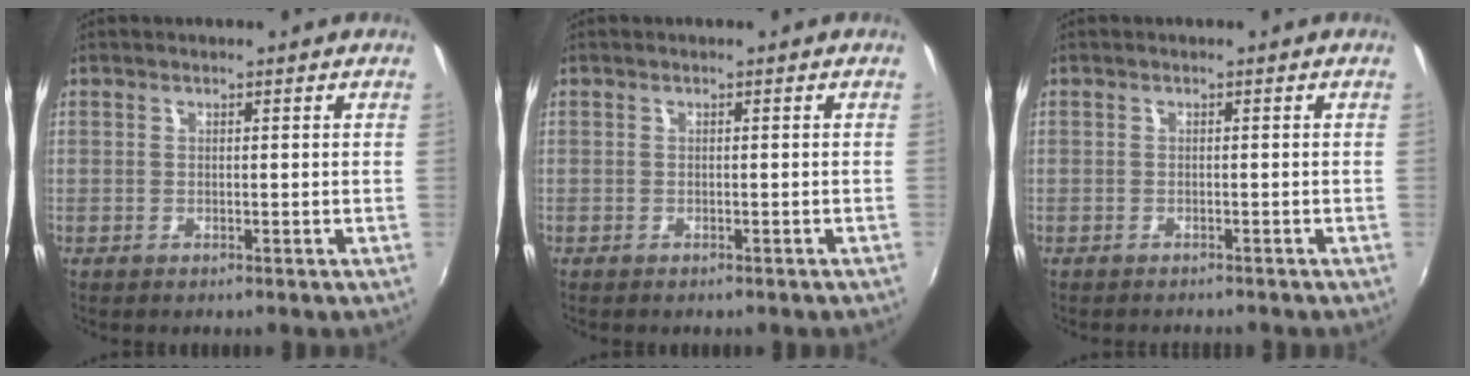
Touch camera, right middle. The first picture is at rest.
{"total": 1.2, "force": [-1.1, 0.3, 0.6], "torque": [-0.014, -0.004, -0.013]}
{"total": 1.4, "force": [-1.3, 0.6, 0.1], "torque": [-0.009, -0.001, -0.020]}